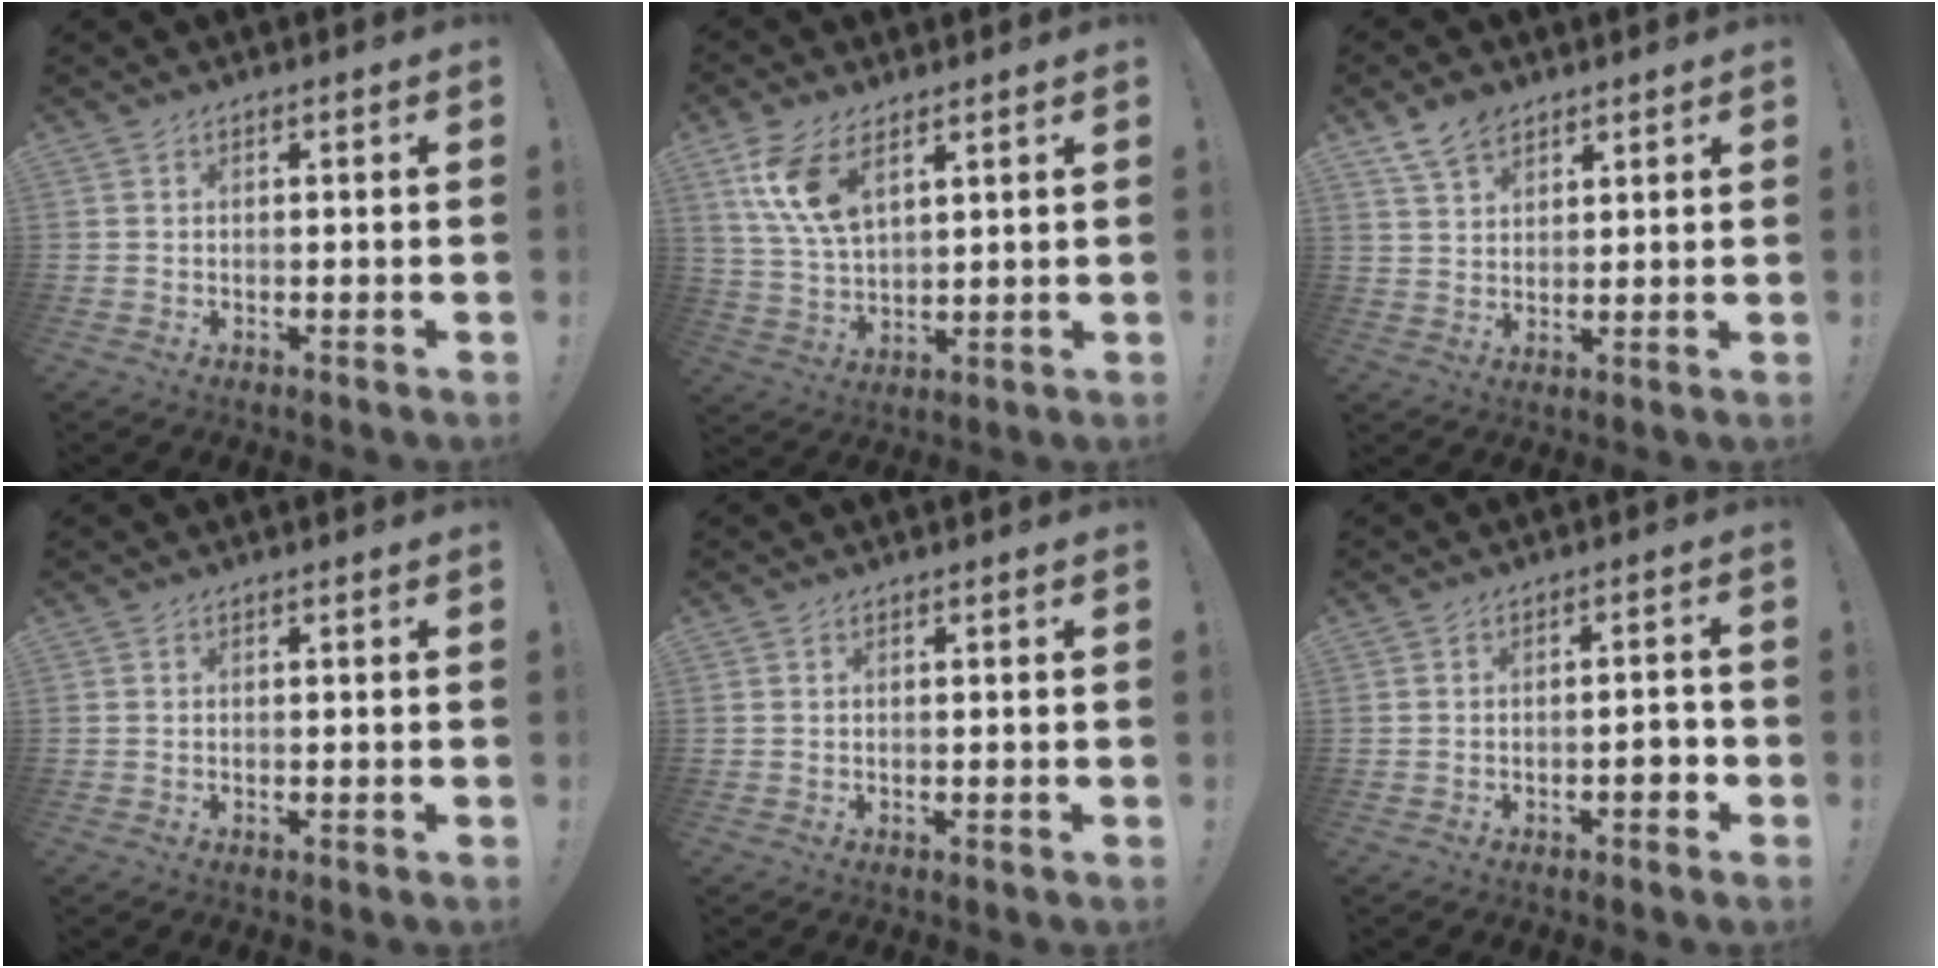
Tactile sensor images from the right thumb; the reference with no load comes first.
{"total": 11.7, "force": [6.5, 5.8, 7.8], "torque": [-0.167, -0.018, 0.122]}
{"total": 7.7, "force": [5.5, 4.4, 3.0], "torque": [-0.057, -0.023, 0.107]}
{"total": 0.0}
{"total": 0.0}
{"total": 4.2, "force": [-1.9, 1.4, 3.4], "torque": [-0.046, 0.008, -0.035]}